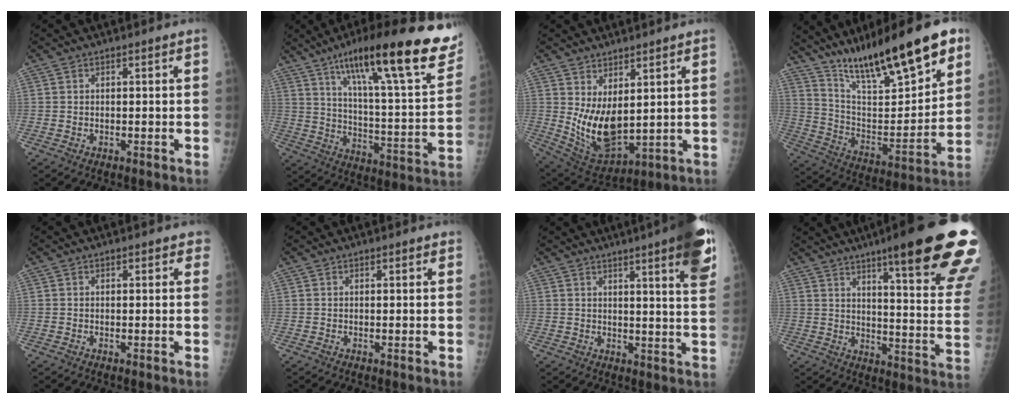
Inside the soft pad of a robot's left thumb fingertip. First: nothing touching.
{"total": 29.3, "force": [17.5, 5.6, 22.9], "torque": [-0.321, -0.042, 0.267]}
{"total": 11.4, "force": [2.4, 5.6, 9.6], "torque": [-0.158, -0.035, 0.070]}
{"total": 24.3, "force": [16.7, 5.8, 16.7], "torque": [-0.240, -0.062, 0.288]}
{"total": 1.9, "force": [1.2, 1.0, 1.0], "torque": [0.006, -0.002, 0.008]}
{"total": 1.0, "force": [0.8, 0.4, 0.6], "torque": [-0.005, -0.002, 0.008]}
{"total": 13.8, "force": [7.9, 1.4, 11.2], "torque": [-0.131, -0.033, 0.090]}
{"total": 28.7, "force": [18.3, 3.7, 21.9], "torque": [-0.237, -0.072, 0.246]}